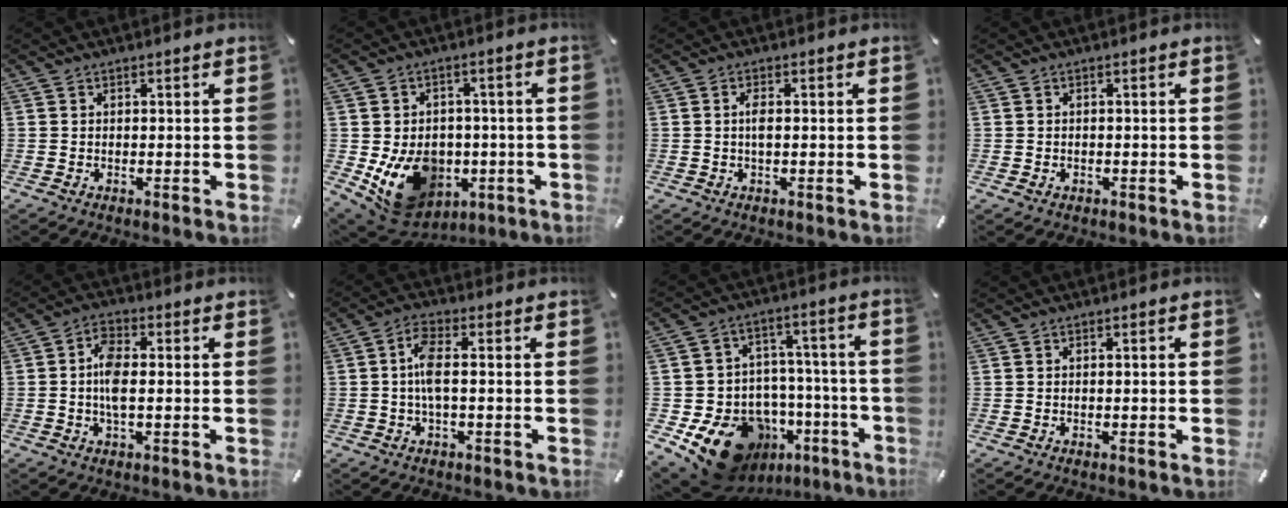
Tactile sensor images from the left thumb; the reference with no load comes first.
{"total": 14.4, "force": [-3.5, 11.8, 7.5], "torque": [-0.138, 0.008, -0.050]}
{"total": 2.4, "force": [0.0, 0.7, 2.3], "torque": [-0.044, -0.001, -0.002]}
{"total": 1.0, "force": [-0.3, 0.9, 0.3], "torque": [-0.006, 0.004, -0.009]}
{"total": 6.3, "force": [-0.3, 2.8, 5.7], "torque": [-0.116, 0.004, -0.008]}
{"total": 5.8, "force": [-0.3, 1.7, 5.5], "torque": [-0.115, 0.000, -0.011]}
{"total": 17.8, "force": [-9.9, 12.3, 8.2], "torque": [-0.127, 0.054, -0.142]}
{"total": 0.6, "force": [-0.2, 0.1, 0.6], "torque": [-0.010, 0.000, -0.003]}